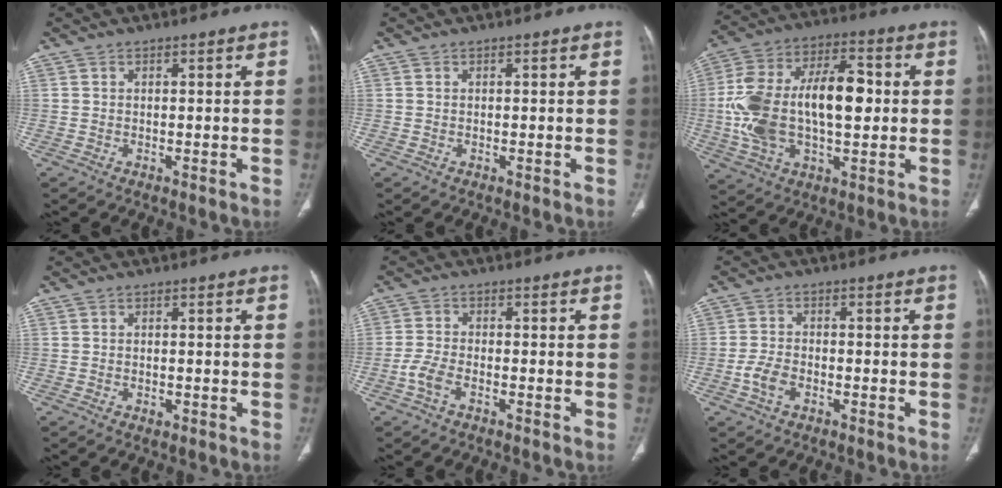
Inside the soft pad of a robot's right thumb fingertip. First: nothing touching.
{"total": 0.0}
{"total": 21.0, "force": [-0.2, 11.4, 17.6], "torque": [-0.332, 0.033, 0.000]}
{"total": 0.8, "force": [-0.4, 0.5, 0.4], "torque": [-0.005, 0.001, -0.006]}
{"total": 3.5, "force": [-1.9, 1.5, 2.5], "torque": [-0.059, 0.014, -0.042]}
{"total": 4.0, "force": [-1.8, 2.4, 2.7], "torque": [-0.055, 0.013, -0.037]}